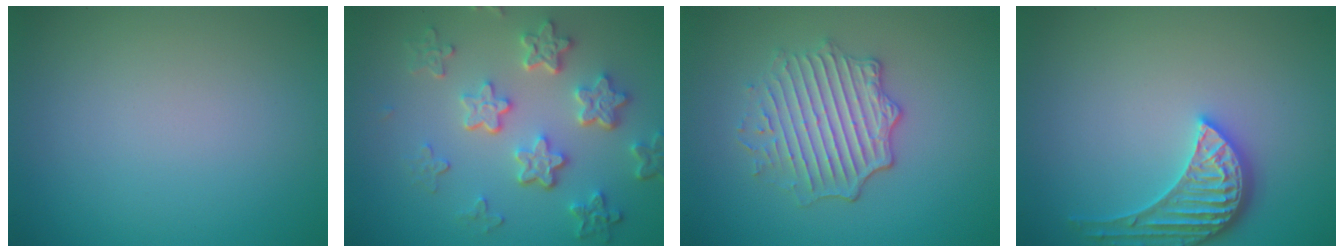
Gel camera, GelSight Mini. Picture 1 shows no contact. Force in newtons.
{"total": 5.8, "press": 4.3, "slide": 3.8}
{"total": 4.5, "press": 3.9, "slide": 2.3}
{"total": 3.8, "press": 3.6, "slide": 1.4}